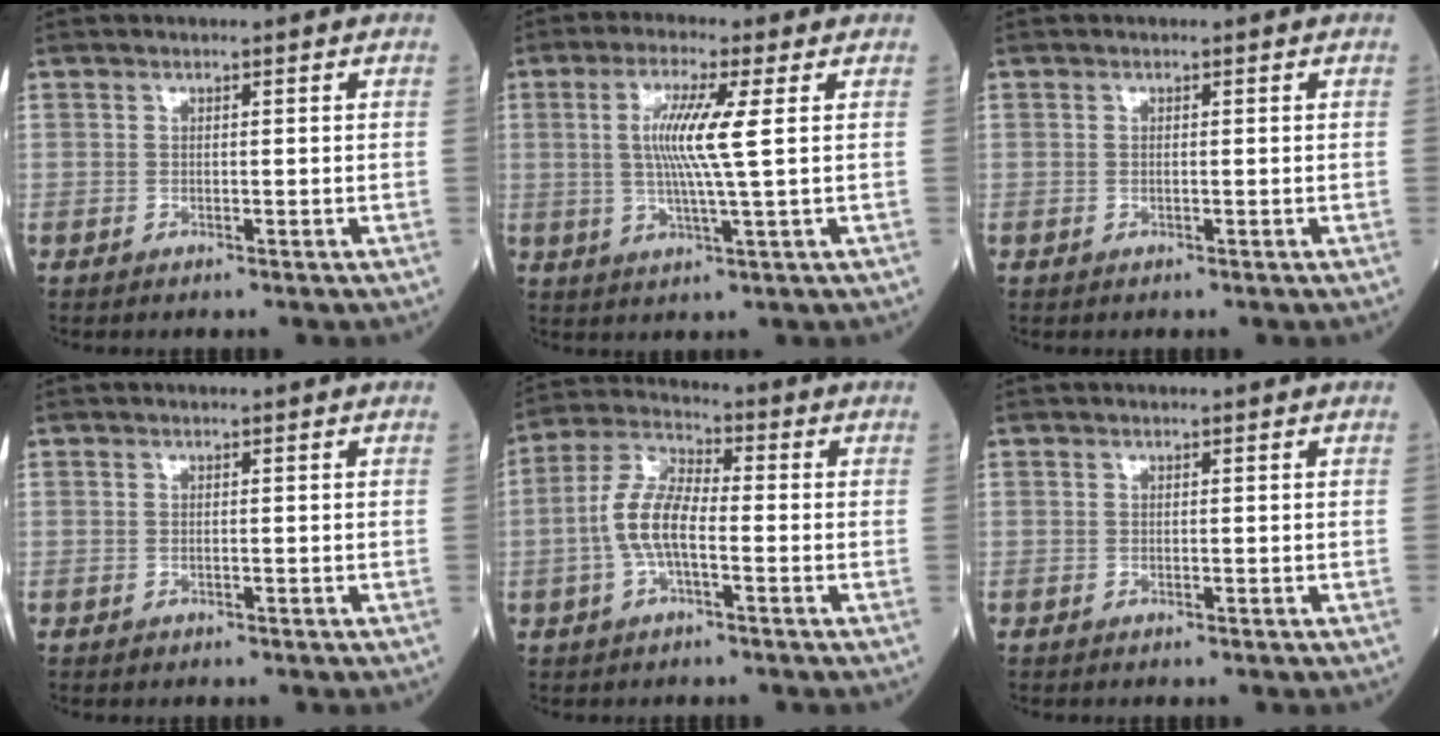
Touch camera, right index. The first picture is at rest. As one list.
[{"total": 7.6, "force": [1.2, -0.6, 7.5], "torque": [-0.154, 0.000, 0.021]}, {"total": 0.0}, {"total": 0.0}, {"total": 7.9, "force": [-1.6, 2.9, 7.2], "torque": [-0.165, 0.014, -0.036]}, {"total": 0.0}]